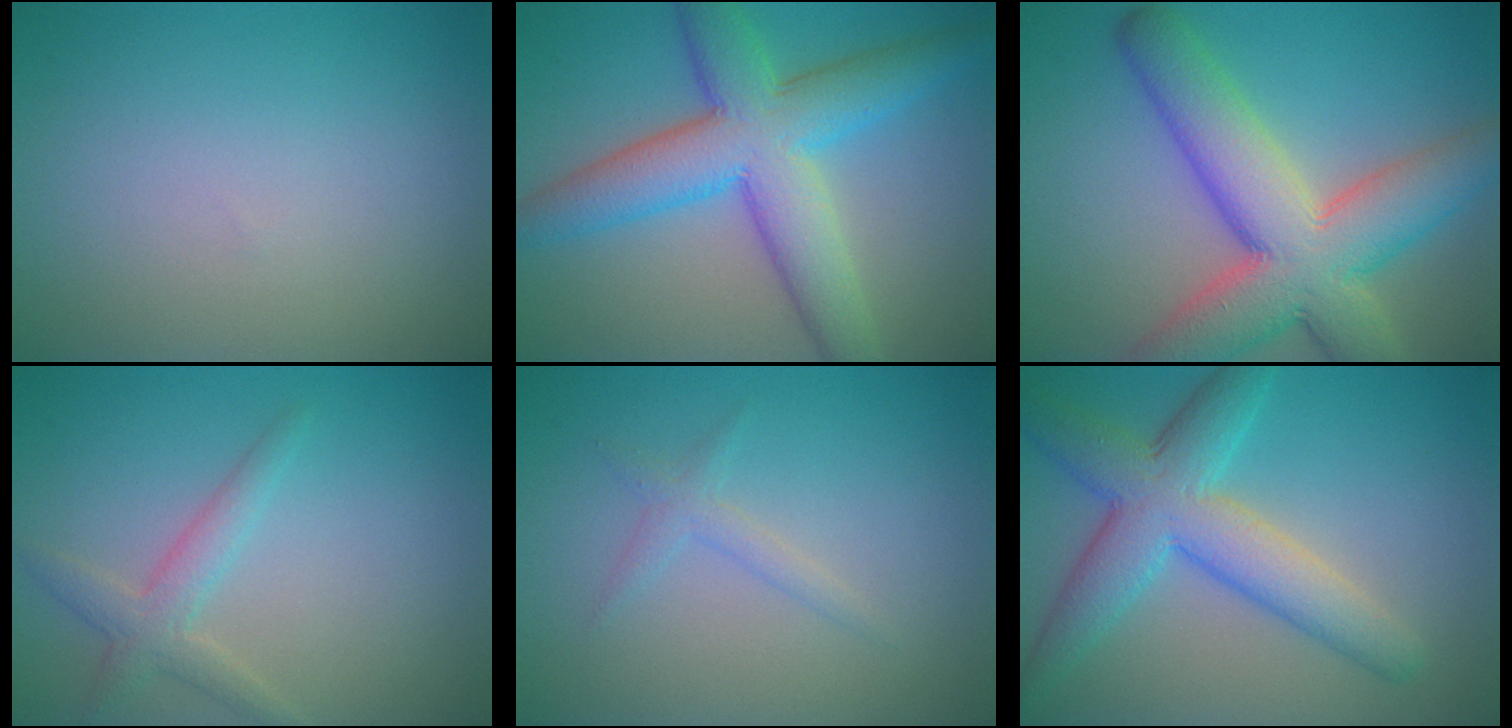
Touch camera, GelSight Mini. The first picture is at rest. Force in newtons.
{"total": 8.9, "press": 8.9, "slide": 0.2}
{"total": 10.9, "press": 10.9, "slide": 0.6}
{"total": 2.4, "press": 2.4, "slide": 0.1}
{"total": 1.3, "press": 1.3, "slide": 0.1}
{"total": 7.1, "press": 7.1, "slide": 0.2}